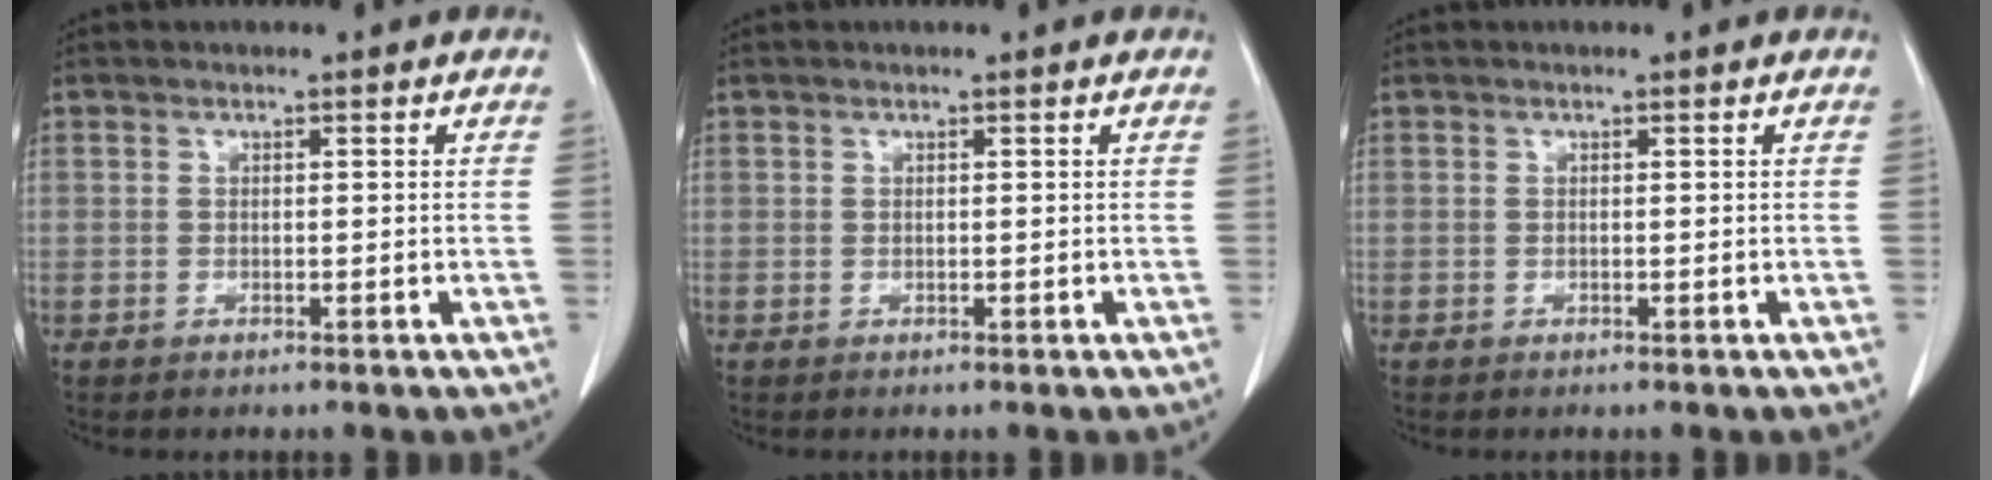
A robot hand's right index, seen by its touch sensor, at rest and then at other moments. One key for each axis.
{"total": 0.0}
{"total": 0.0}